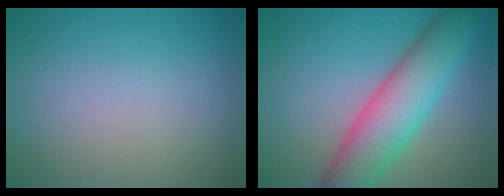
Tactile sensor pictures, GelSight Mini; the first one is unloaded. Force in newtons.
{"total": 8.1, "press": 8.1, "slide": 0.3}